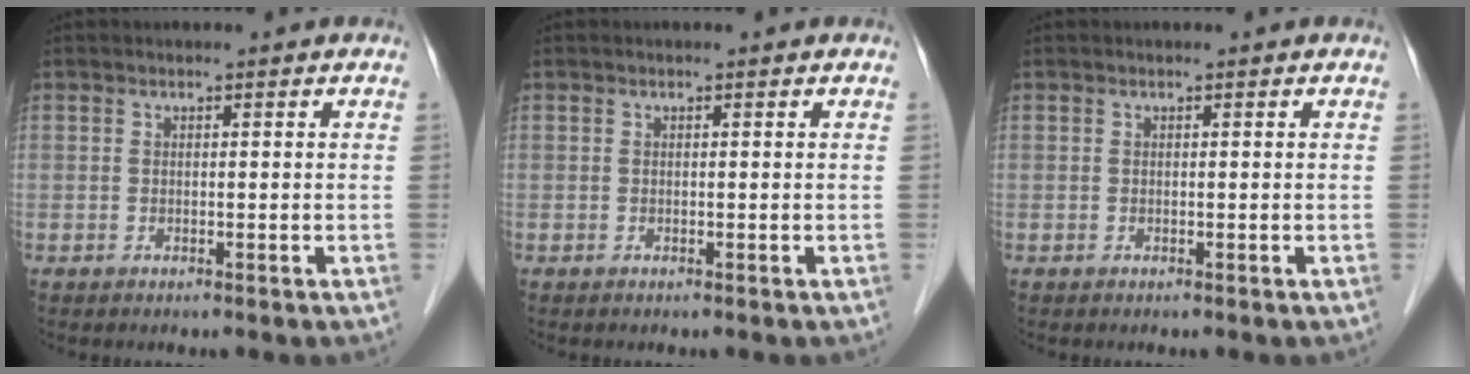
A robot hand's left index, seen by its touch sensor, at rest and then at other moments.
{"total": 0.0}
{"total": 0.0}